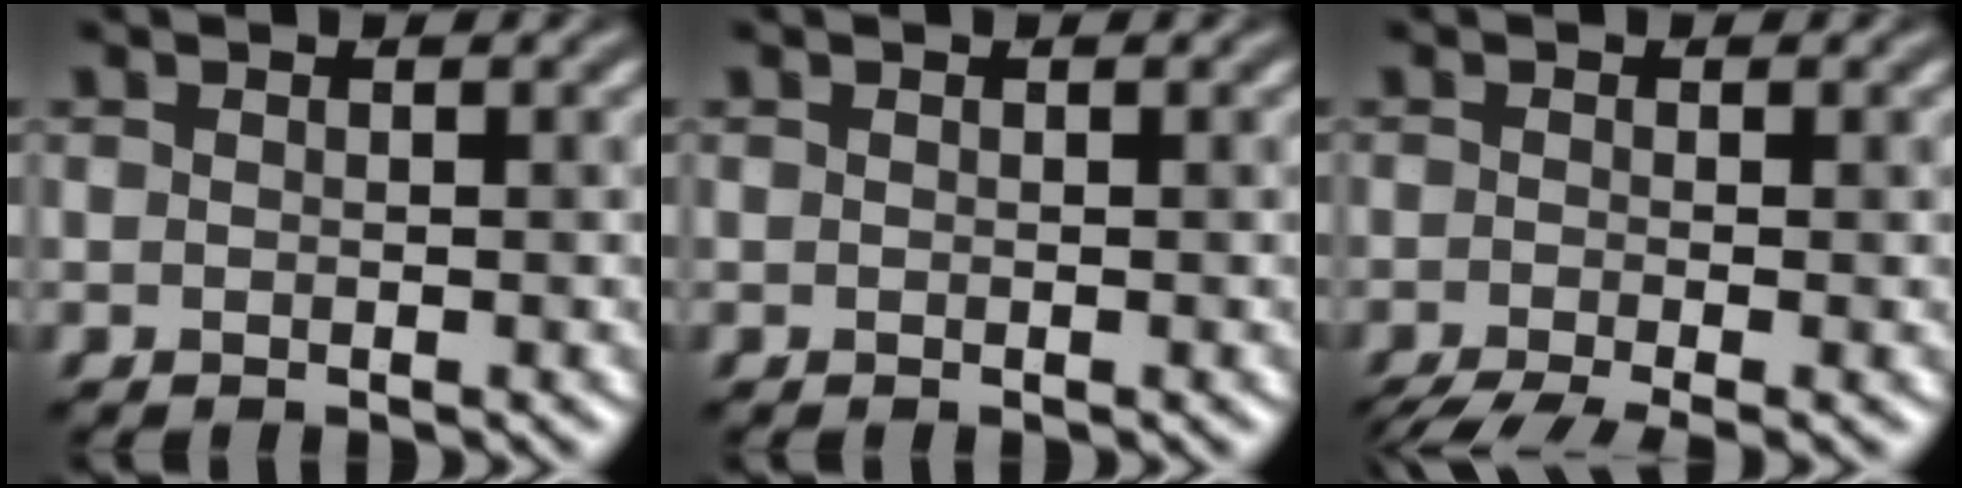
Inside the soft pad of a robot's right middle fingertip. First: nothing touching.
{"total": 0.0}
{"total": 5.2, "force": [-3.3, 1.5, 3.8], "torque": [-0.051, -0.014, -0.057]}